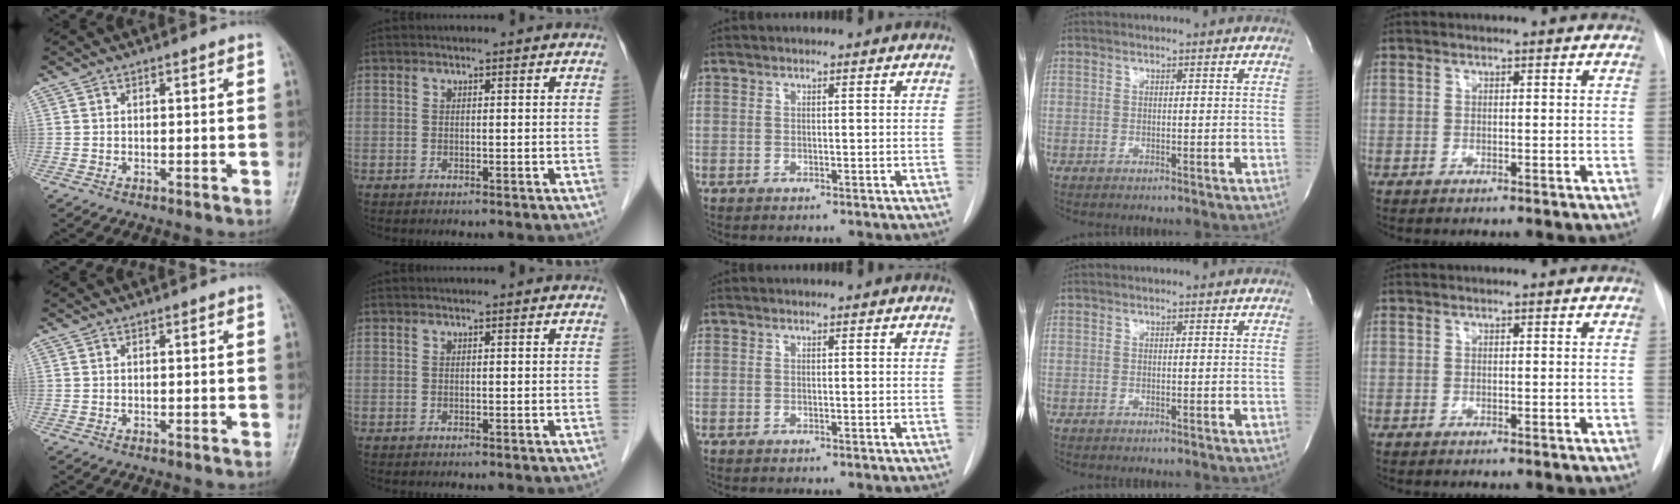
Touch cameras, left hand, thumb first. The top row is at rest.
{}